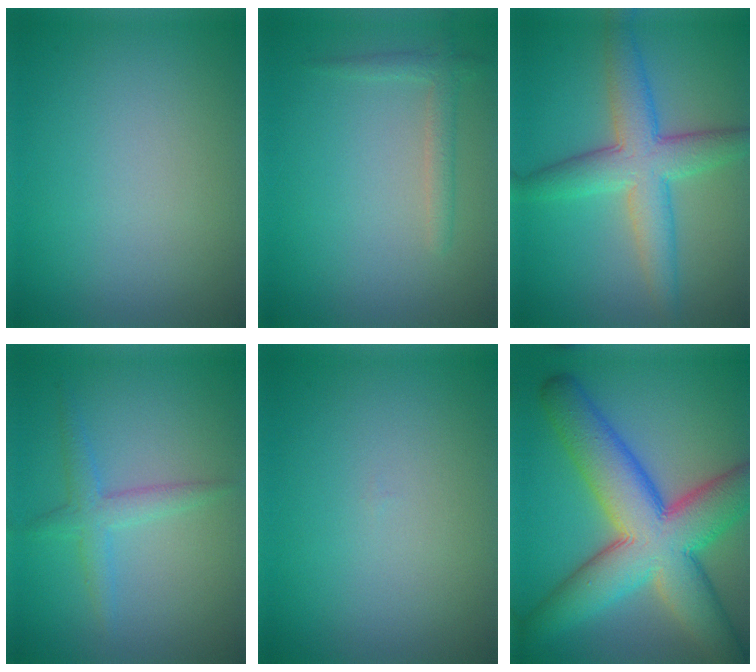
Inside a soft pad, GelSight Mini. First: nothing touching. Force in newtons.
{"total": 1.7, "press": 1.6, "slide": 0.1}
{"total": 5.9, "press": 5.9, "slide": 0.3}
{"total": 2.2, "press": 2.2, "slide": 0.1}
{"total": 0.0}
{"total": 12.6, "press": 12.6, "slide": 0.4}